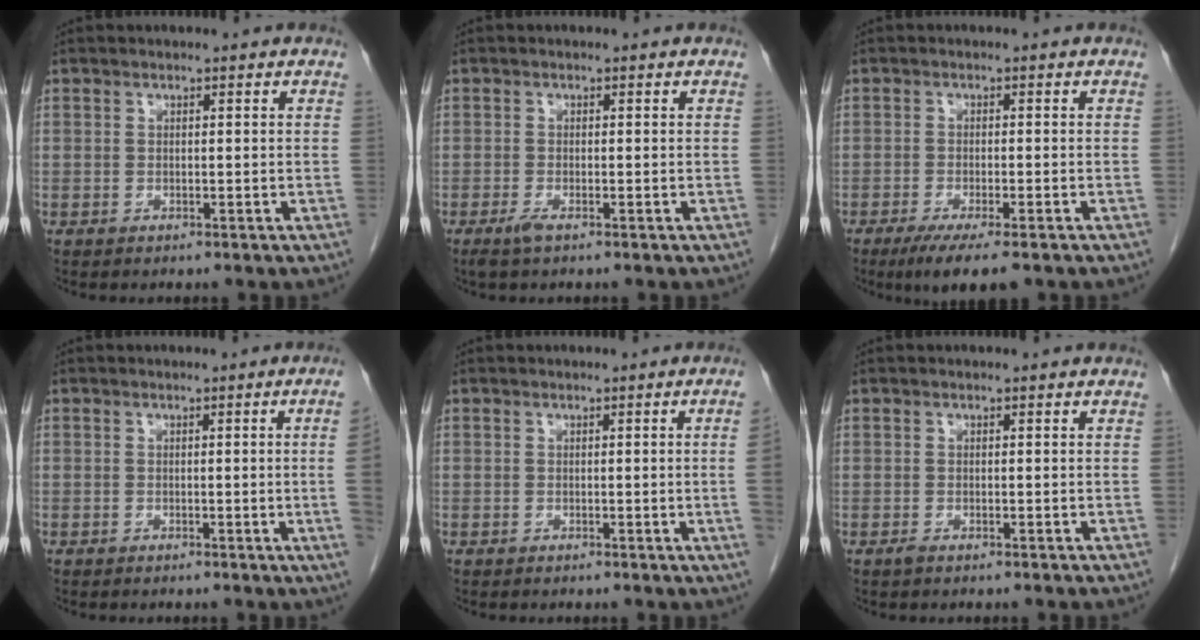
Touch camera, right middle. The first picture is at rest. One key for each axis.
{"total": 1.5, "fx": -1.0, "fy": 0.2, "fz": 1.2, "tx": -0.028, "ty": -0.005, "tz": -0.021}
{"total": 6.8, "fx": -4.7, "fy": 0.8, "fz": 4.8, "tx": -0.069, "ty": -0.016, "tz": -0.071}
{"total": 3.8, "fx": -0.4, "fy": -1.5, "fz": 3.4, "tx": -0.038, "ty": -0.005, "tz": -0.005}
{"total": 2.6, "fx": -0.2, "fy": -1.0, "fz": 2.4, "tx": -0.026, "ty": -0.003, "tz": 0.000}
{"total": 0.6, "fx": -0.4, "fy": 0.1, "fz": 0.3, "tx": -0.008, "ty": 0.000, "tz": -0.007}